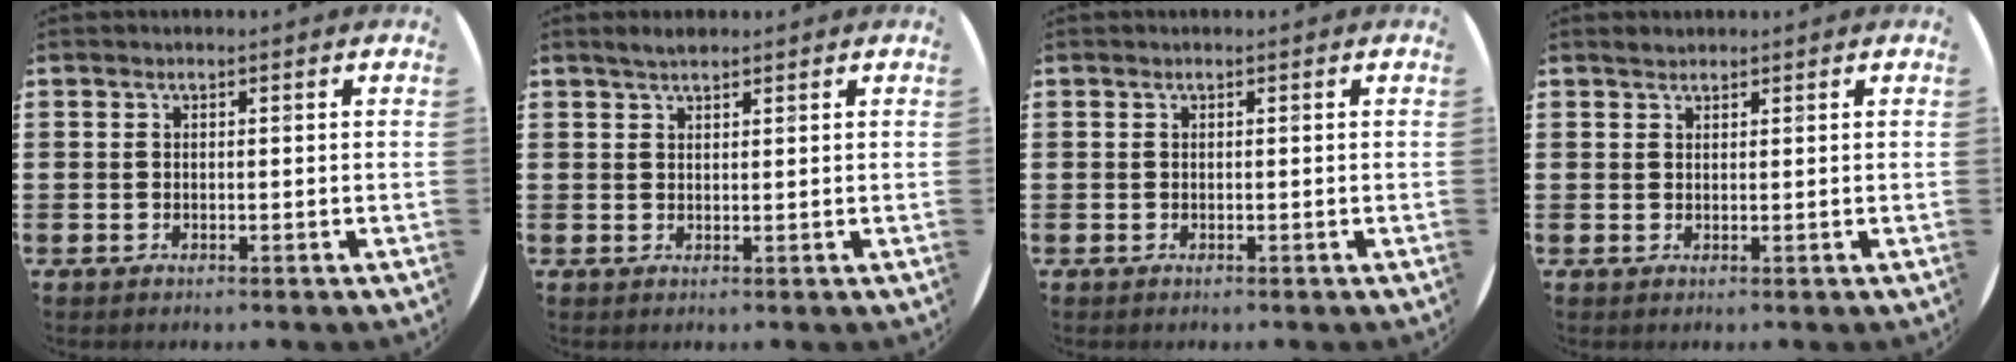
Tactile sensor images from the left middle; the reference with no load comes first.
{"total": 1.7, "force": [1.6, 0.4, 0.7], "torque": [-0.014, 0.003, 0.028]}
{"total": 0.0}
{"total": 1.0, "force": [1.0, 0.3, 0.0], "torque": [0.008, -0.001, 0.017]}